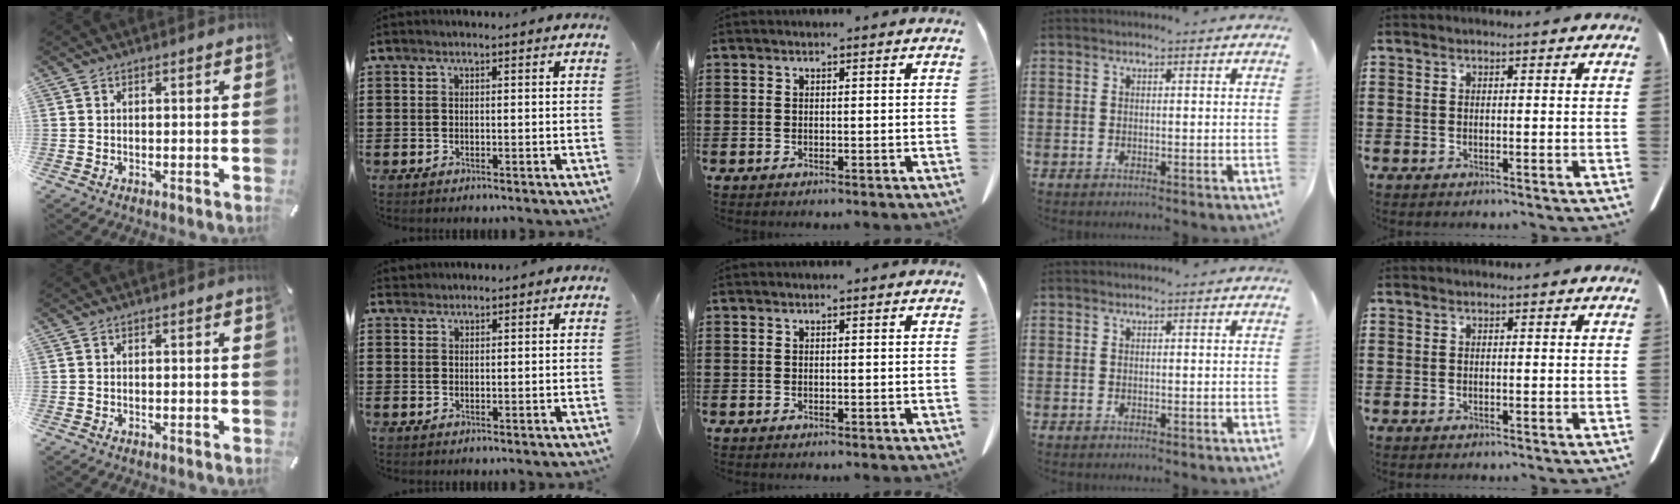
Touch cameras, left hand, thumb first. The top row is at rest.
{"index": {"total": 1.2, "force": [1.1, 0.4, 0.0], "torque": [-0.002, 0.001, 0.022]}}